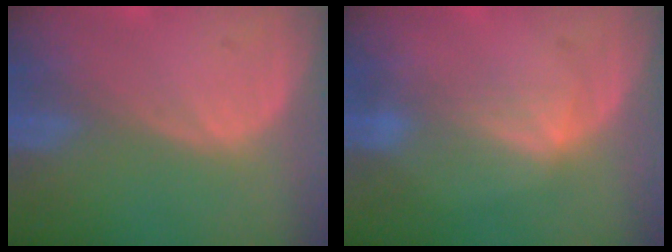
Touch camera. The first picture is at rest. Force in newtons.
{"total": 2.7, "press": 2.7, "slide": 0.4}